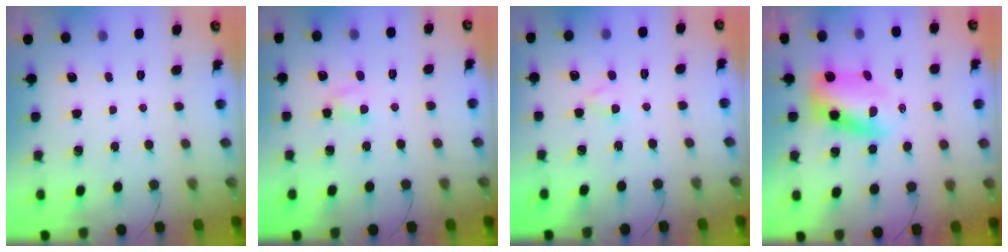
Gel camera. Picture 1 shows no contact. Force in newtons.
{"total": 3.1, "press": 2.9, "slide": 1.2}
{"total": 3.0, "press": 2.7, "slide": 1.2}
{"total": 5.8, "press": 5.8, "slide": 0.9}